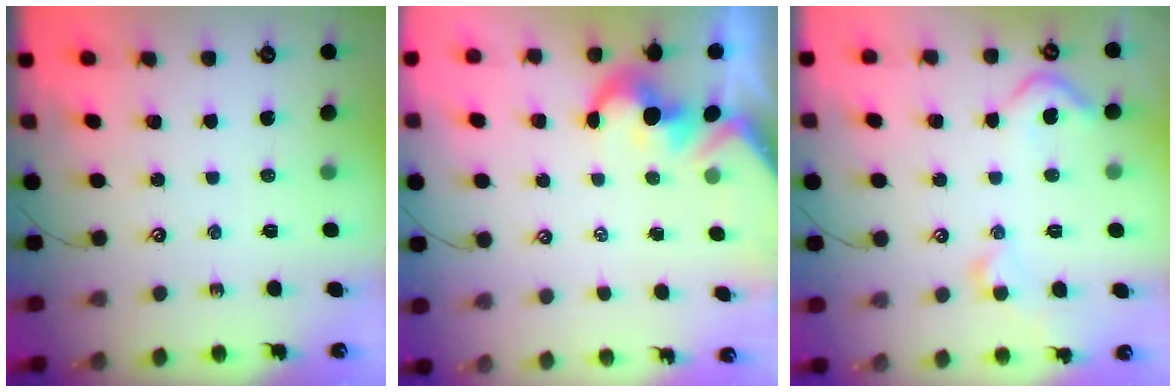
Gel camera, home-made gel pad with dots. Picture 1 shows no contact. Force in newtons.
{"total": 1.7, "press": 1.5, "slide": 0.8}
{"total": 5.6, "press": 5.6, "slide": 0.5}